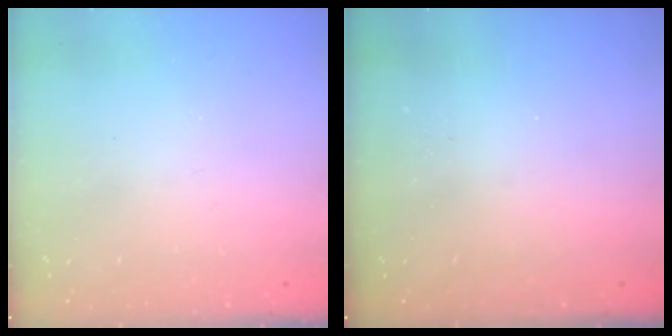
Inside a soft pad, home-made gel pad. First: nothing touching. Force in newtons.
{"total": 0.0}